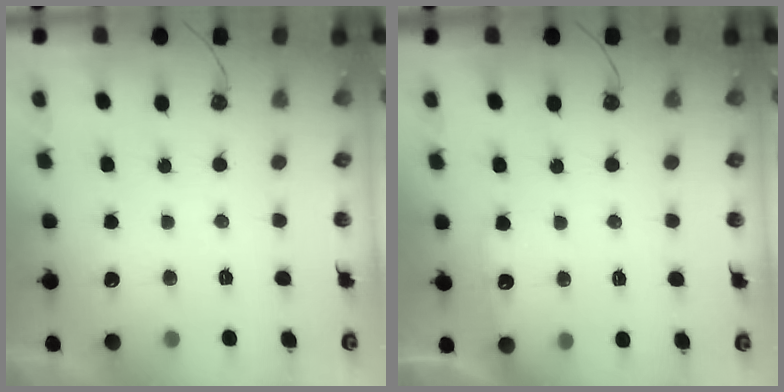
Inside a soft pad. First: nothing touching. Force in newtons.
{"total": 4.8, "press": 4.7, "slide": 0.6}